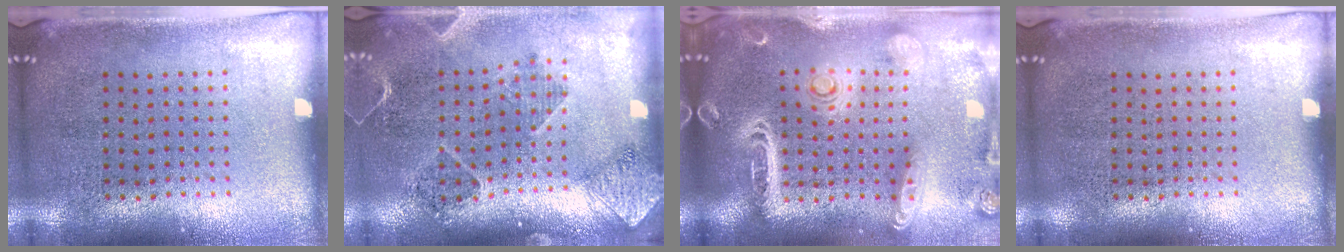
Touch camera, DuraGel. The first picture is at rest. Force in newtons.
{"total": 1.6, "press": 1.5, "slide": 0.4}
{"total": 2.8, "press": 2.4, "slide": 1.4}
{"total": 0.0}